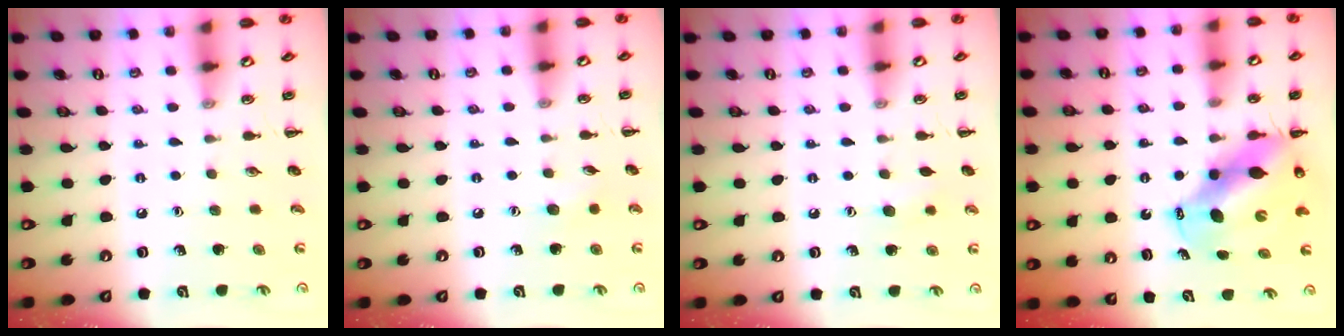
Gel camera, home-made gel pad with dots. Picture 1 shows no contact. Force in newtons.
{"total": 4.4, "press": 4.2, "slide": 1.2}
{"total": 5.2, "press": 5.1, "slide": 1.2}
{"total": 10.6, "press": 10.2, "slide": 3.0}